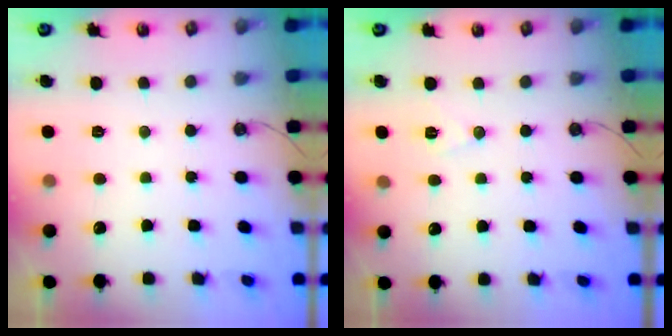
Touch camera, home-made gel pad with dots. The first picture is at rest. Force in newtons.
{"total": 6.8, "press": 5.0, "slide": 4.5}